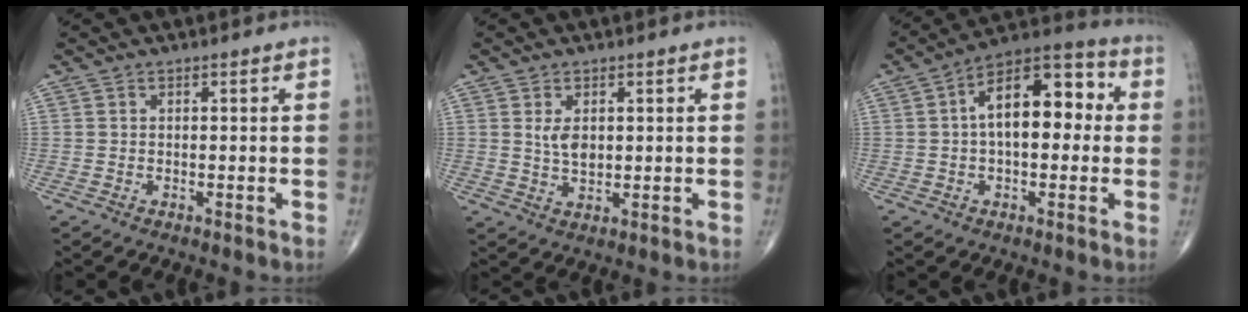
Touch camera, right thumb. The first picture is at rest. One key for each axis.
{"total": 4.1, "fx": 0.9, "fy": 2.3, "fz": 3.2, "tx": -0.054, "ty": -0.010, "tz": 0.023}
{"total": 14.9, "fx": 1.7, "fy": 7.9, "fz": 12.6, "tx": -0.171, "ty": 0.042, "tz": 0.013}